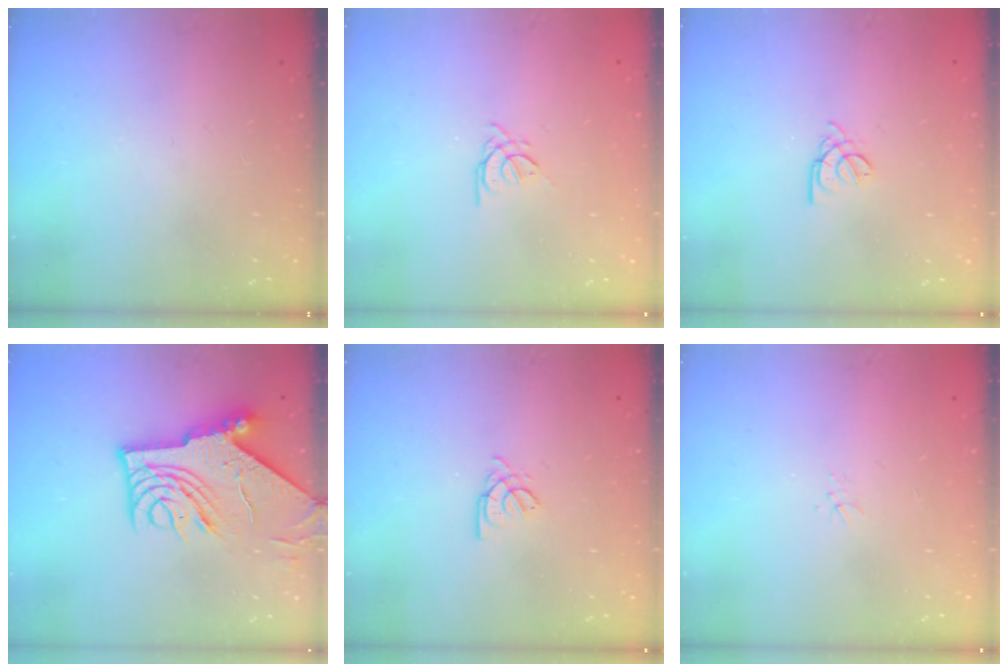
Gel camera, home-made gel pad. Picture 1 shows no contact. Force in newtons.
{"total": 1.9, "press": 1.8, "slide": 0.5}
{"total": 2.2, "press": 2.1, "slide": 0.5}
{"total": 14.4, "press": 14.4, "slide": 1.3}
{"total": 2.0, "press": 2.0, "slide": 0.4}
{"total": 1.5, "press": 1.5, "slide": 0.2}